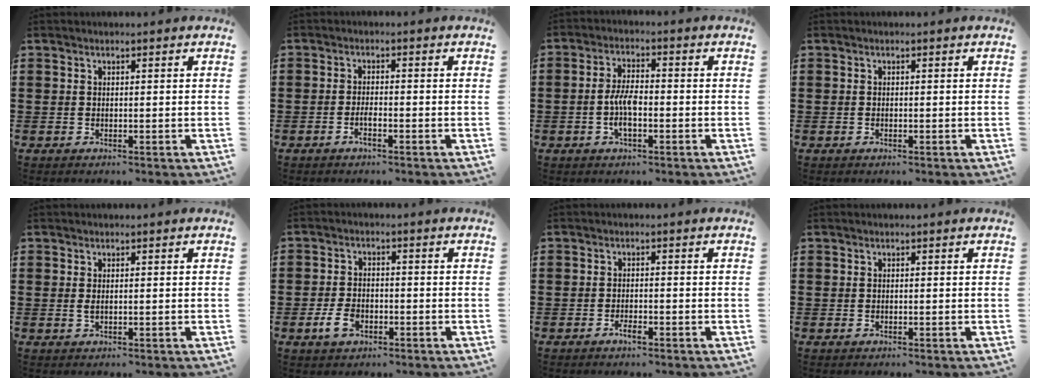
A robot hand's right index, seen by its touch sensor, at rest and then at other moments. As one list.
[{"total": 1.8, "force": [-1.0, 0.3, 1.5], "torque": [-0.026, -0.001, -0.017]}, {"total": 5.4, "force": [-1.3, 2.1, 4.8], "torque": [-0.112, -0.002, -0.032]}, {"total": 0.0}, {"total": 0.9, "force": [0.0, 0.3, 0.8], "torque": [-0.017, 0.000, 0.001]}, {"total": 4.0, "force": [-1.8, 2.1, 2.8], "torque": [-0.069, -0.004, -0.038]}, {"total": 1.8, "force": [-1.2, 0.5, 1.3], "torque": [-0.024, -0.002, -0.021]}, {"total": 0.0}]